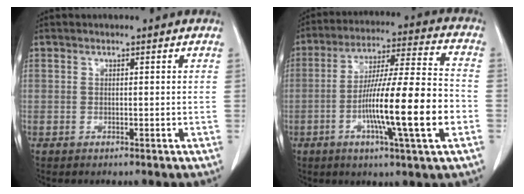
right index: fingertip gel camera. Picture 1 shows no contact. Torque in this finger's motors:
{"motor_torque": [1.76, -0.37, 1.05, 0.21]}